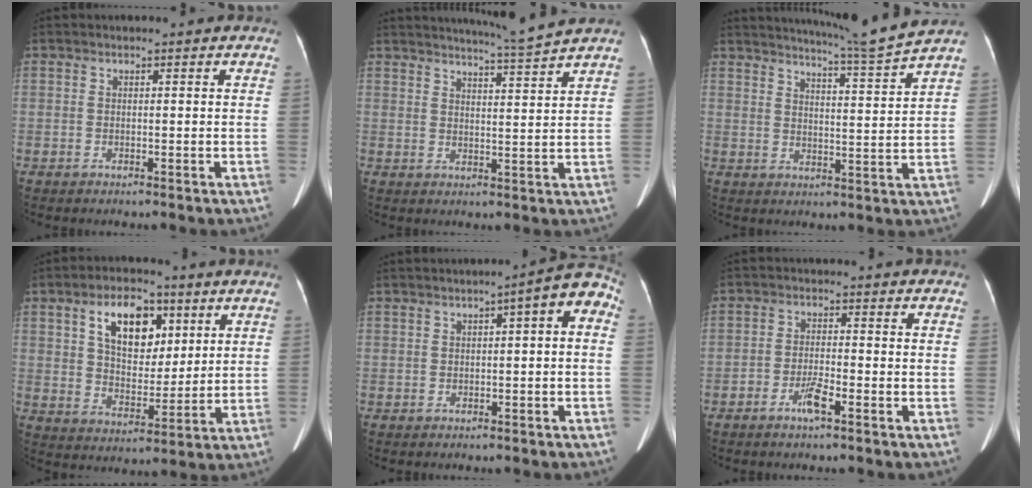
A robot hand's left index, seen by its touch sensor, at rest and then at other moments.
{"total": 6.9, "force": [6.3, -2.1, 1.7], "torque": [-0.035, -0.020, 0.097]}
{"total": 9.9, "force": [9.1, -2.9, 2.7], "torque": [-0.053, -0.042, 0.134]}
{"total": 10.4, "force": [4.5, 5.8, 7.4], "torque": [-0.133, 0.021, 0.080]}
{"total": 5.2, "force": [0.4, 1.2, 5.0], "torque": [-0.050, 0.029, -0.005]}
{"total": 3.5, "force": [-2.9, 0.3, 2.0], "torque": [-0.041, -0.017, -0.049]}